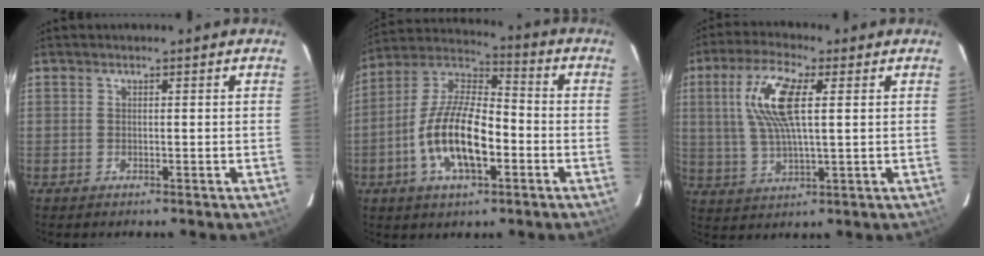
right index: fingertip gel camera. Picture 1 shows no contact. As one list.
[{"total": 15.6, "force": [-4.7, 6.4, 13.4], "torque": [-0.268, 0.002, -0.090]}, {"total": 11.5, "force": [2.8, 3.3, 10.7], "torque": [-0.216, 0.011, 0.056]}]